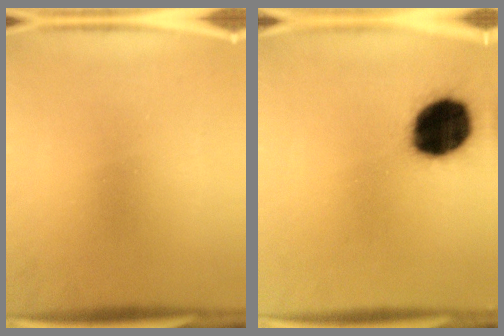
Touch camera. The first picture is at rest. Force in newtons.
{"total": 19.2}